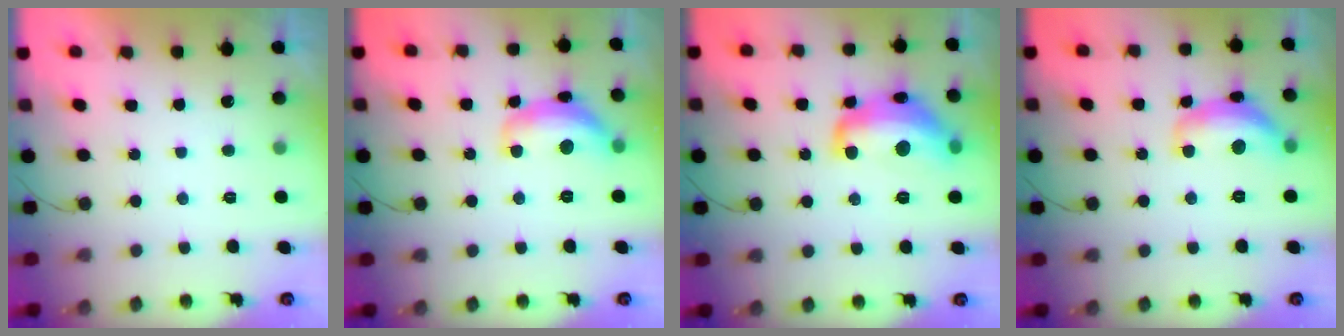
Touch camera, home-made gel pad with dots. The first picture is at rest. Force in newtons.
{"total": 13.5, "press": 13.5, "slide": 0.8}
{"total": 16.2, "press": 16.2, "slide": 1.0}
{"total": 13.5, "press": 13.5, "slide": 0.8}